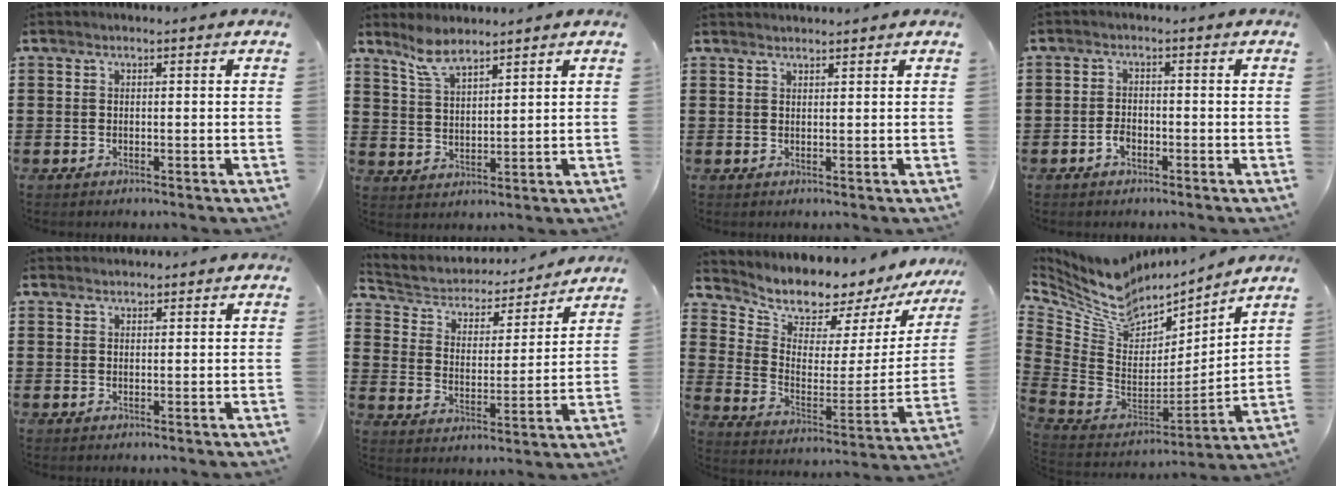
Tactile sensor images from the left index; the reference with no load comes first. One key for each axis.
{"total": 5.6, "fx": 4.6, "fy": 1.5, "fz": 2.8, "tx": -0.069, "ty": -0.005, "tz": 0.086}
{"total": 1.2, "fx": 1.2, "fy": -0.1, "fz": 0.0, "tx": -0.002, "ty": -0.002, "tz": 0.024}
{"total": 2.0, "fx": -0.9, "fy": 1.2, "fz": 1.2, "tx": -0.034, "ty": -0.001, "tz": -0.021}
{"total": 1.1, "fx": 1.1, "fy": 0.2, "fz": 0.0, "tx": -0.001, "ty": 0.000, "tz": 0.022}
{"total": 4.2, "fx": 3.8, "fy": 1.6, "fz": 0.3, "tx": -0.036, "ty": -0.027, "tz": 0.059}
{"total": 6.2, "fx": 5.9, "fy": 1.7, "fz": 0.5, "tx": -0.036, "ty": -0.062, "tz": 0.096}
{"total": 8.0, "fx": 6.2, "fy": 4.2, "fz": 2.7, "tx": -0.101, "ty": -0.051, "tz": 0.112}